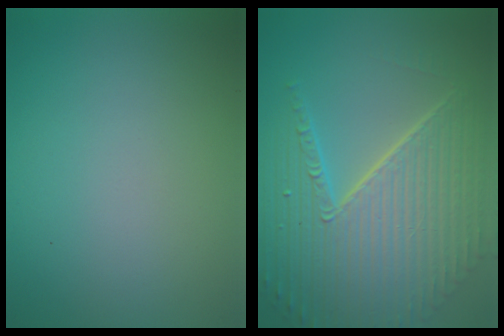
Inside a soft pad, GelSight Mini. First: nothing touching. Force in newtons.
{"total": 10.6, "press": 6.8, "slide": 8.1}